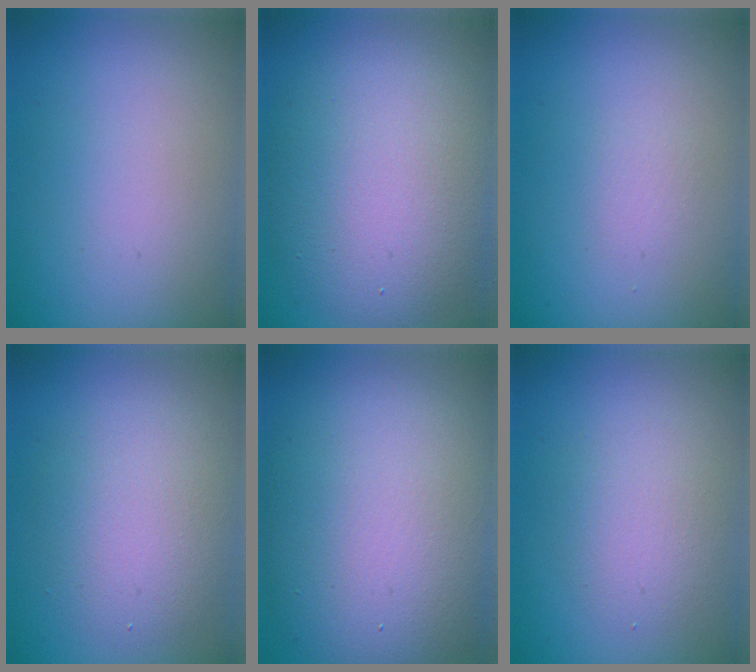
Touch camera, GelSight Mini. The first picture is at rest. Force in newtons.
{"total": 9.4, "press": 9.4, "slide": 0.5}
{"total": 0.7, "press": 0.7, "slide": 0.1}
{"total": 4.4, "press": 4.4, "slide": 0.2}
{"total": 11.9, "press": 11.9, "slide": 1.0}
{"total": 2.6, "press": 2.6, "slide": 0.1}